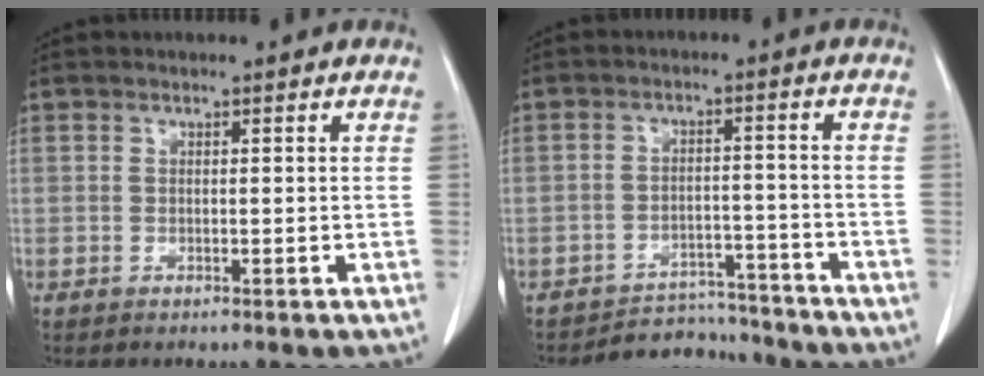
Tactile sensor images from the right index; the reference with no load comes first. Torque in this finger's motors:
{"motor_torque": [-0.82, -0.14, -0.59, -0.20]}